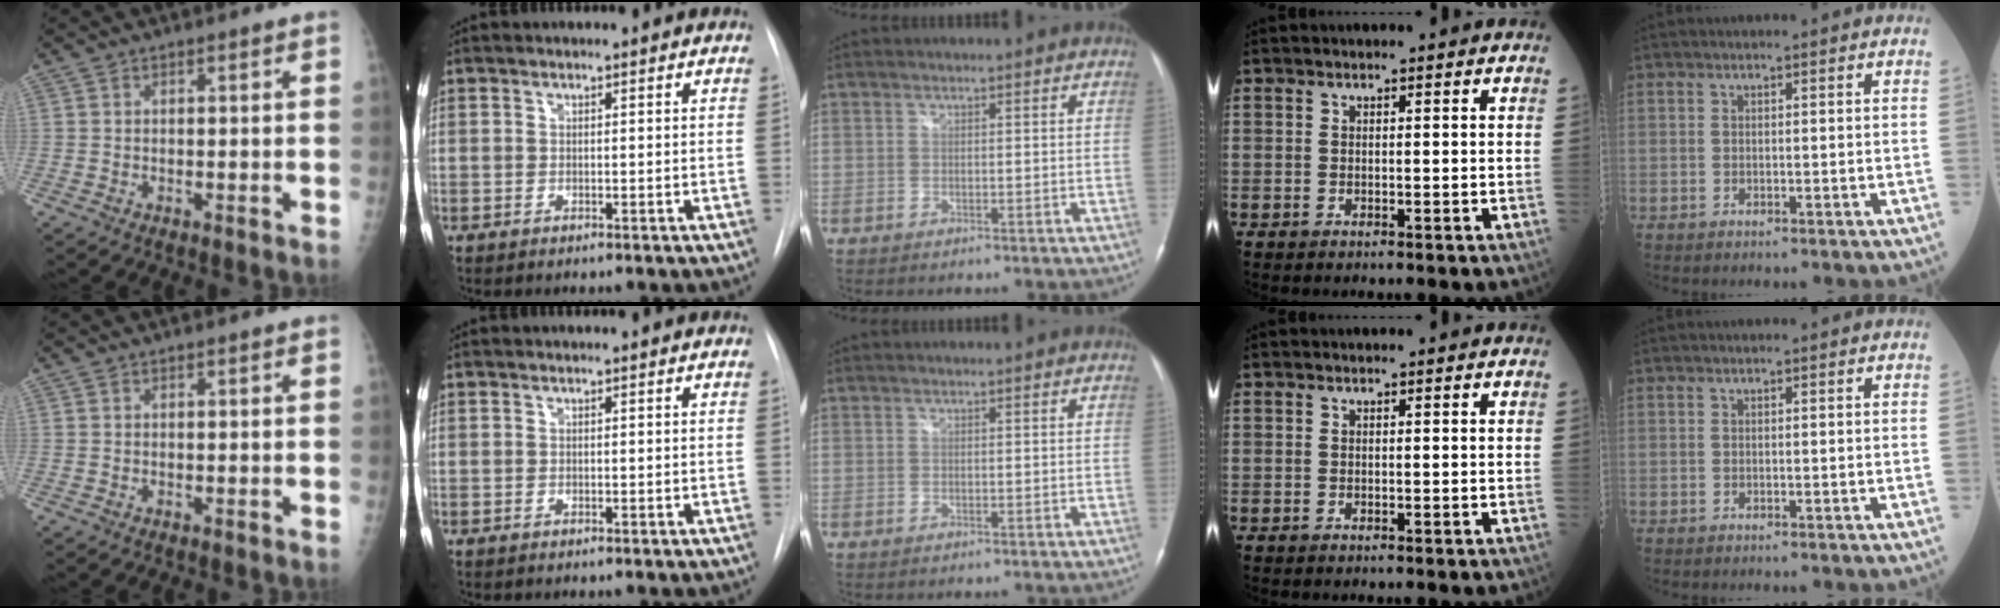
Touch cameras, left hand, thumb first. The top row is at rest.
{}